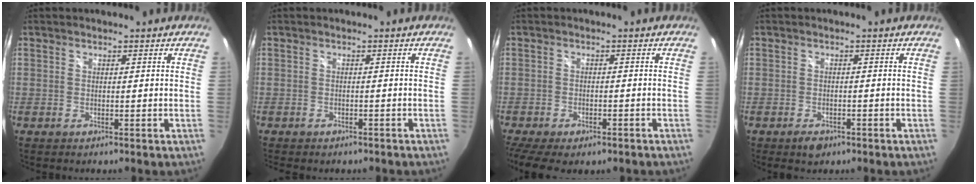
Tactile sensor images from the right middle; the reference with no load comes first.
{"total": 2.7, "force": [-2.2, 1.3, 0.9], "torque": [-0.021, -0.013, -0.028]}
{"total": 10.1, "force": [-7.2, 4.1, 5.8], "torque": [-0.137, -0.042, -0.113]}
{"total": 2.8, "force": [-1.9, 1.5, 1.5], "torque": [-0.030, -0.005, -0.030]}